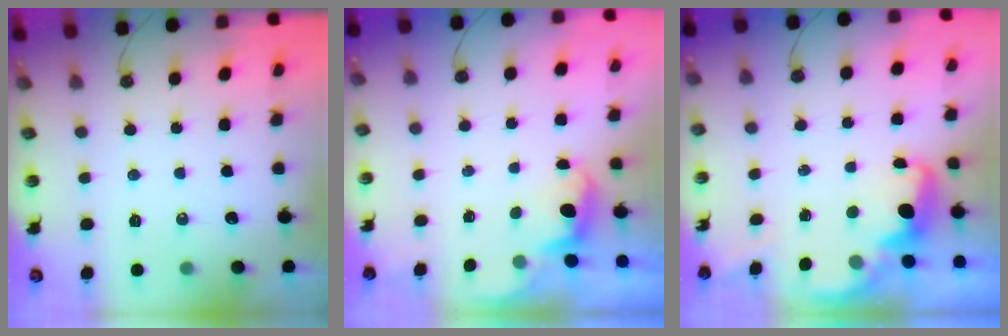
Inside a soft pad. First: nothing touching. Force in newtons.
{"total": 0.8, "press": 0.4, "slide": 0.7}
{"total": 2.7, "press": 2.6, "slide": 0.6}